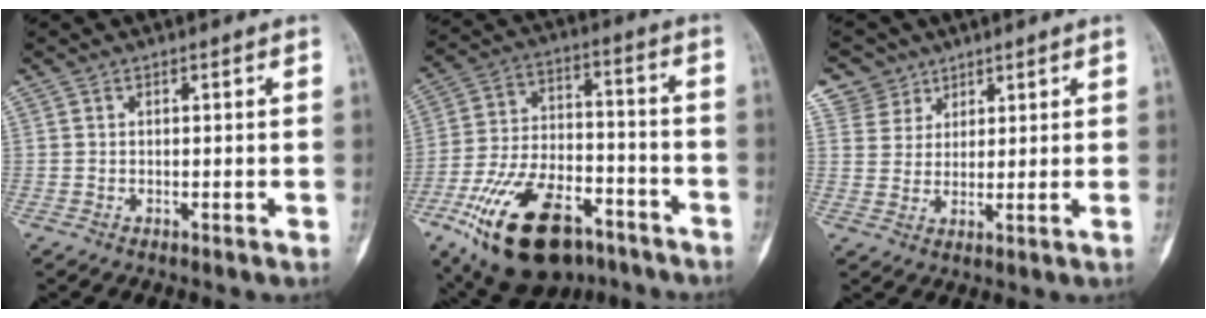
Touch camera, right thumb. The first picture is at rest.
{"total": 23.3, "force": [-13.1, 12.3, 14.8], "torque": [-0.293, 0.056, -0.220]}
{"total": 5.6, "force": [3.6, 4.2, -0.7], "torque": [0.040, -0.018, 0.066]}